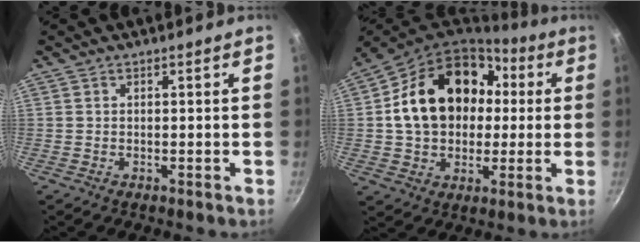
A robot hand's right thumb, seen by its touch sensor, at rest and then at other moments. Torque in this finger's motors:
{"motor_torque": [1.26, 3.75, 1.58, -0.19, 0.20]}